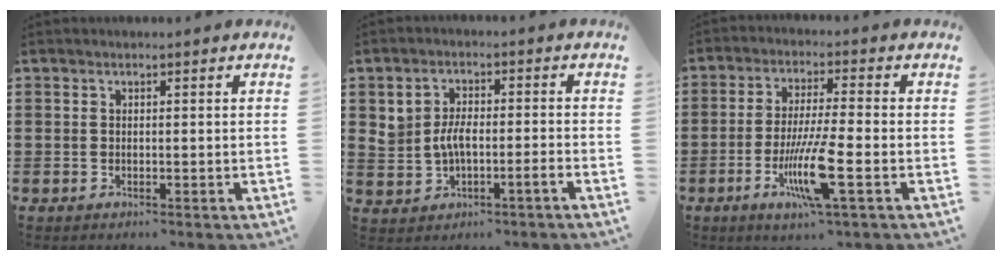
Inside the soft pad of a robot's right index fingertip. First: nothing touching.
{"total": 3.6, "force": [-0.7, 1.7, 3.1], "torque": [-0.068, 0.004, -0.018]}
{"total": 9.8, "force": [-3.6, 1.2, 9.1], "torque": [-0.186, -0.017, -0.071]}